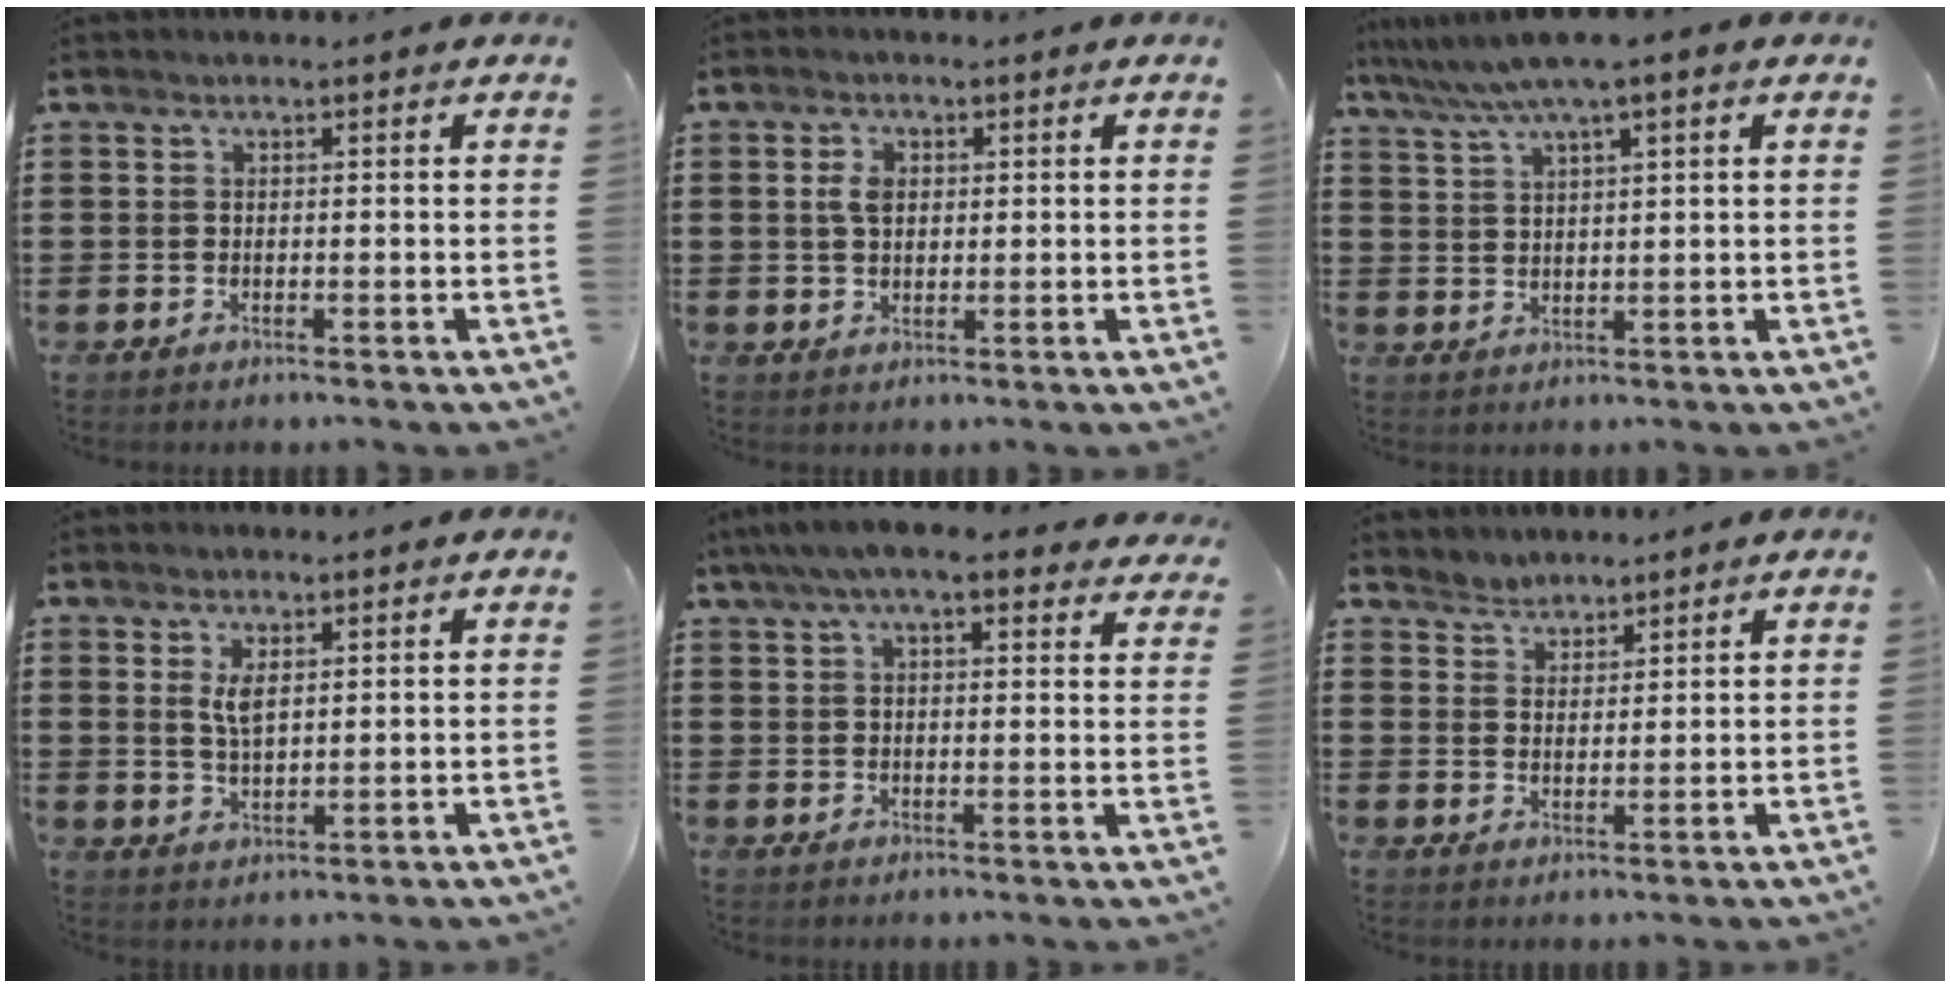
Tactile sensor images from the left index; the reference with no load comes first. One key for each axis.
{"total": 3.2, "fx": 0.7, "fy": 2.0, "fz": 2.3, "tx": -0.051, "ty": 0.010, "tz": 0.012}
{"total": 5.7, "fx": 3.9, "fy": 0.1, "fz": 4.1, "tx": -0.088, "ty": -0.008, "tz": 0.067}
{"total": 3.3, "fx": 1.4, "fy": 1.2, "fz": 2.8, "tx": -0.059, "ty": 0.004, "tz": 0.024}
{"total": 6.8, "fx": 5.4, "fy": 1.6, "fz": 3.9, "tx": -0.089, "ty": -0.003, "tz": 0.098}
{"total": 2.5, "fx": 2.2, "fy": 0.7, "fz": -0.8, "tx": 0.005, "ty": 0.001, "tz": 0.044}